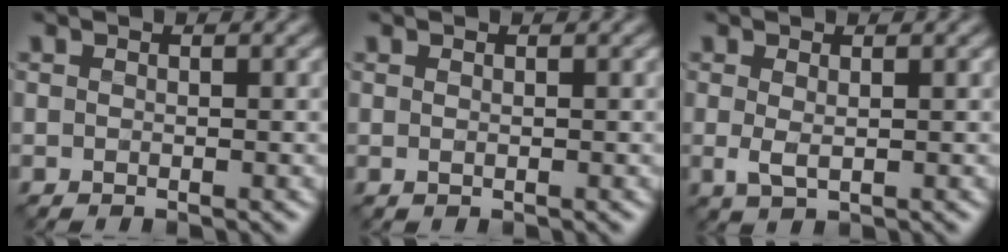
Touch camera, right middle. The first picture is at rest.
{"total": 0.0}
{"total": 1.5, "force": [0.2, 0.6, 1.4], "torque": [-0.031, 0.003, 0.004]}